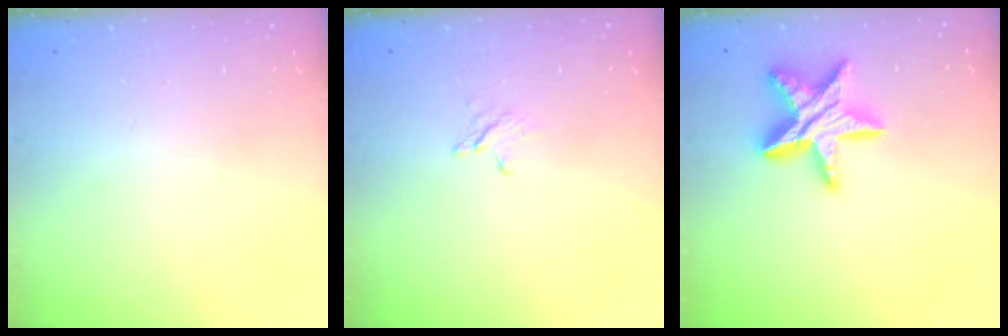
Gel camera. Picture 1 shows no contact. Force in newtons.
{"total": 2.5, "press": 2.5, "slide": 0.3}
{"total": 17.0, "press": 17.0, "slide": 1.3}